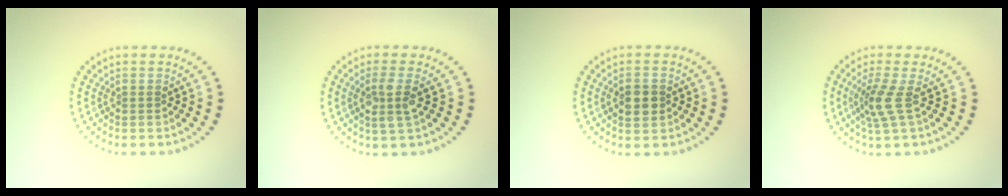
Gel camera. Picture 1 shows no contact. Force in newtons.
{"total": 2.6, "press": 2.2, "slide": 1.3}
{"total": 2.9, "press": 2.9, "slide": 0.1}
{"total": 2.6, "press": 1.8, "slide": 1.9}